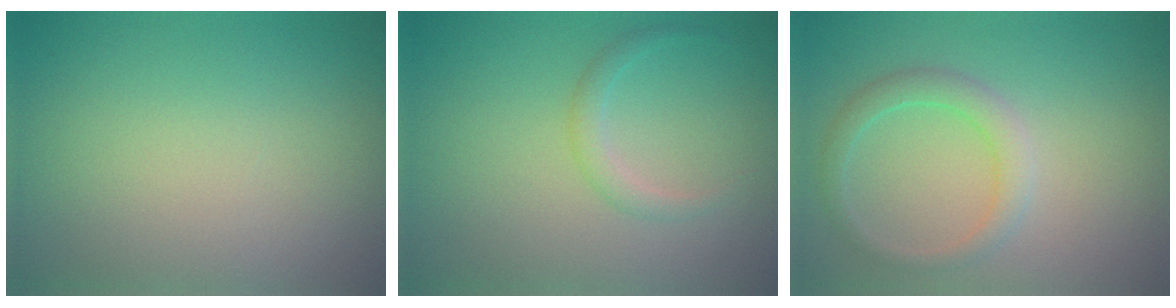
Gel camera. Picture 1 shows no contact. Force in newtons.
{"total": 1.4, "press": 1.3, "slide": 0.1}
{"total": 2.3, "press": 2.3, "slide": 0.2}